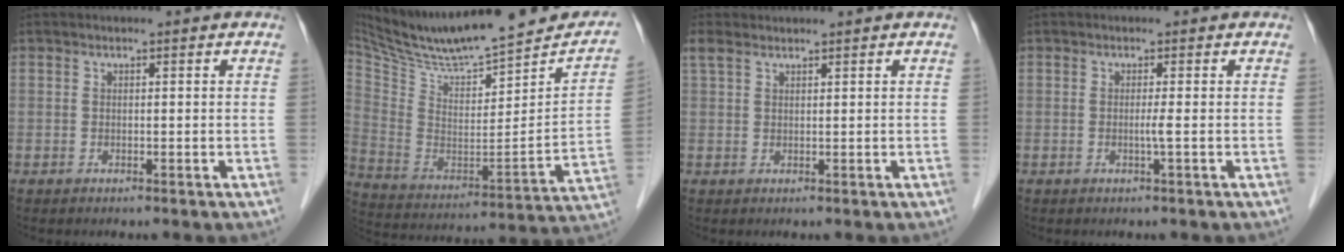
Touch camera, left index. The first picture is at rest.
{"total": 26.2, "force": [22.4, 5.4, 12.6], "torque": [-0.206, -0.015, 0.343]}
{"total": 2.1, "force": [1.9, 0.6, 0.8], "torque": [-0.024, 0.024, 0.041]}
{"total": 1.2, "force": [-0.2, -0.5, 1.0], "torque": [-0.012, -0.001, -0.008]}